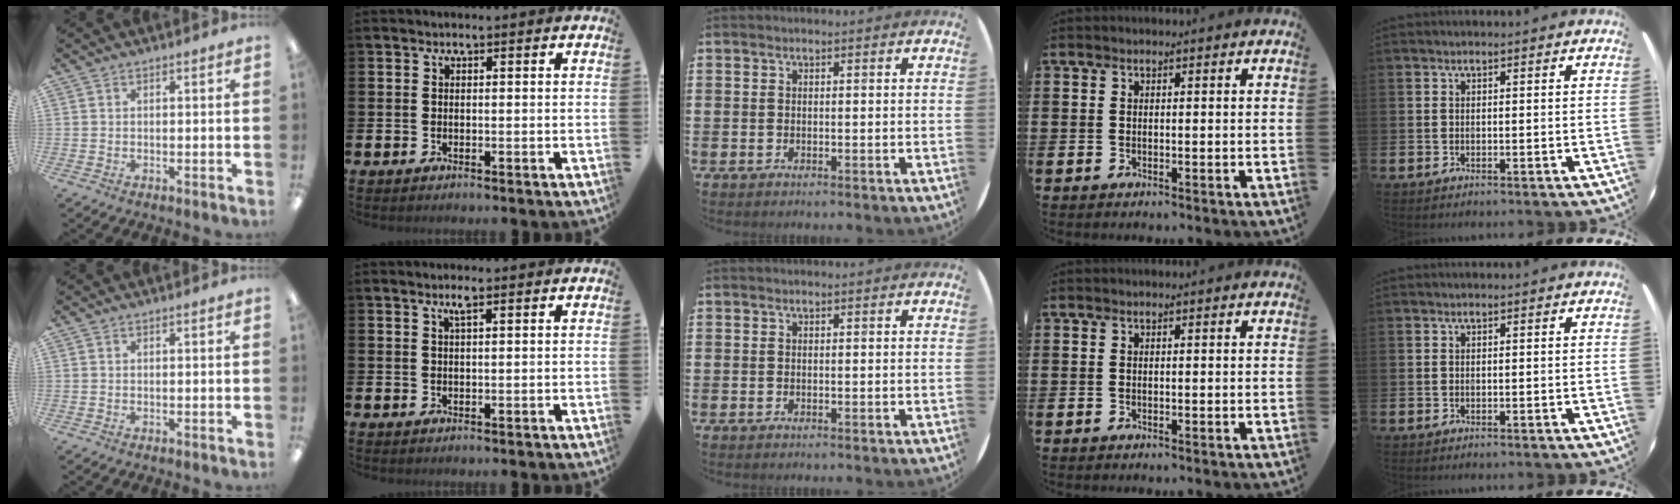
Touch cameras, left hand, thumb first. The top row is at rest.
{"index": {"total": 1.4, "force": [1.0, 0.2, 1.0], "torque": [-0.018, 0.001, 0.015]}}